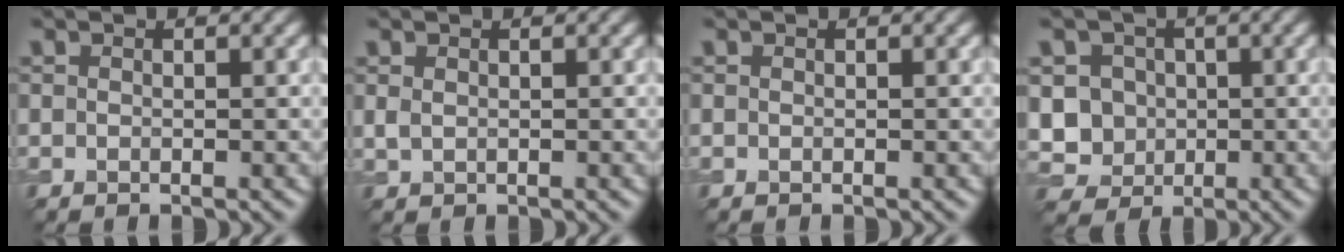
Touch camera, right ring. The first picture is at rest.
{"total": 0.8, "force": [0.3, 0.5, 0.5], "torque": [-0.017, -0.001, 0.010]}
{"total": 0.0}
{"total": 5.5, "force": [0.4, 5.1, 2.0], "torque": [-0.030, 0.008, -0.001]}